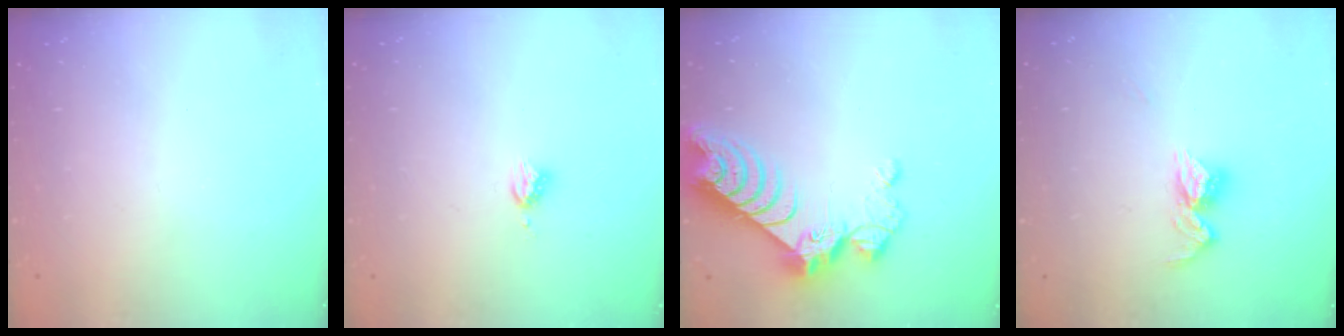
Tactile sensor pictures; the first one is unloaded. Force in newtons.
{"total": 4.2, "press": 4.2, "slide": 0.6}
{"total": 11.1, "press": 11.0, "slide": 1.0}
{"total": 10.0, "press": 10.0, "slide": 0.8}